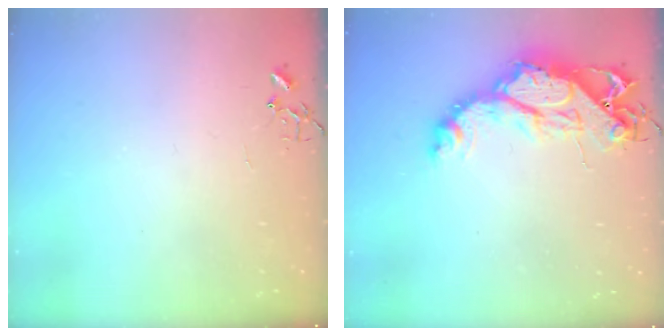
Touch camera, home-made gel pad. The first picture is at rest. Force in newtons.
{"total": 14.8, "press": 14.8, "slide": 1.4}